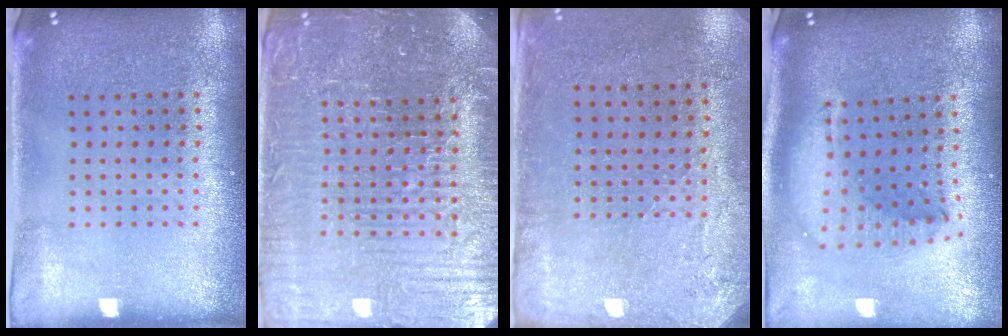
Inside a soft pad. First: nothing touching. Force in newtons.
{"total": 5.4, "press": 5.1, "slide": 1.8}
{"total": 2.8, "press": 2.3, "slide": 1.6}
{"total": 2.3, "press": 1.7, "slide": 1.5}